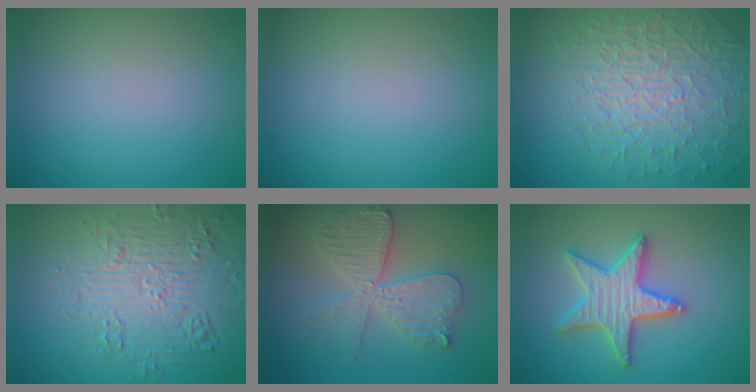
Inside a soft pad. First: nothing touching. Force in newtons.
{"total": 0.0}
{"total": 9.8, "press": 6.4, "slide": 7.4}
{"total": 7.8, "press": 7.6, "slide": 1.8}
{"total": 5.7, "press": 5.6, "slide": 0.8}
{"total": 4.9, "press": 4.9, "slide": 0.9}